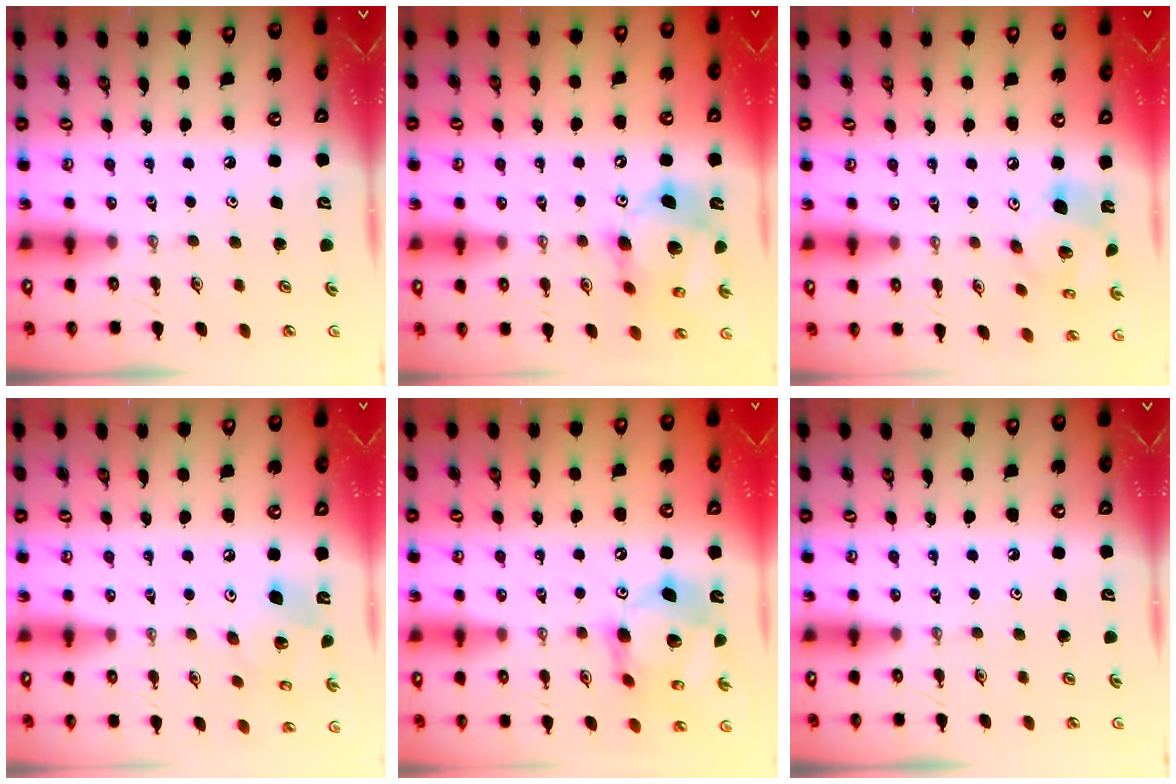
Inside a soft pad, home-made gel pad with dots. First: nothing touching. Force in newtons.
{"total": 14.2, "press": 13.9, "slide": 2.7}
{"total": 14.2, "press": 13.9, "slide": 3.2}
{"total": 13.4, "press": 13.0, "slide": 3.0}
{"total": 14.4, "press": 14.3, "slide": 1.5}
{"total": 0.0}